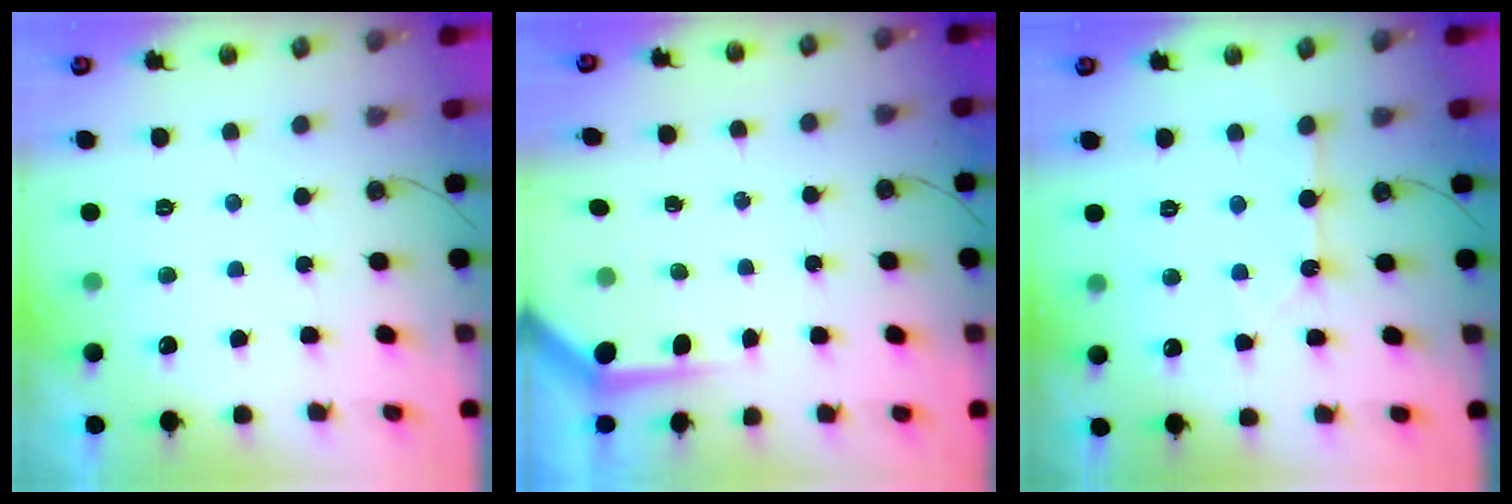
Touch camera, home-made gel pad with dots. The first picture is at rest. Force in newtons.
{"total": 4.0, "press": 3.9, "slide": 0.4}
{"total": 2.4, "press": 2.4, "slide": 0.4}